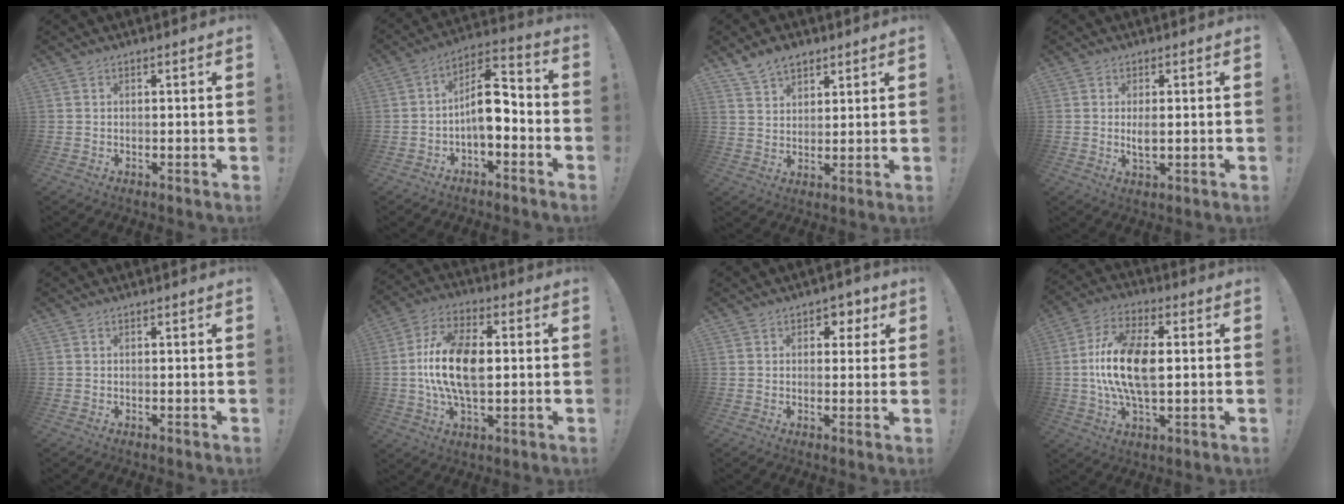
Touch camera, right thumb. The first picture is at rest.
{"total": 10.9, "force": [-2.2, 5.4, 9.2], "torque": [-0.151, 0.019, -0.040]}
{"total": 7.2, "force": [5.5, 4.1, 2.3], "torque": [-0.041, -0.026, 0.103]}
{"total": 3.5, "force": [0.3, 1.5, 3.1], "torque": [-0.049, -0.006, 0.002]}
{"total": 0.0}
{"total": 15.3, "force": [0.0, 8.3, 12.9], "torque": [-0.242, 0.002, -0.006]}
{"total": 4.2, "force": [1.8, 3.5, 1.5], "torque": [-0.005, -0.011, 0.028]}
{"total": 15.6, "force": [0.5, 7.5, 13.6], "torque": [-0.262, 0.000, 0.005]}